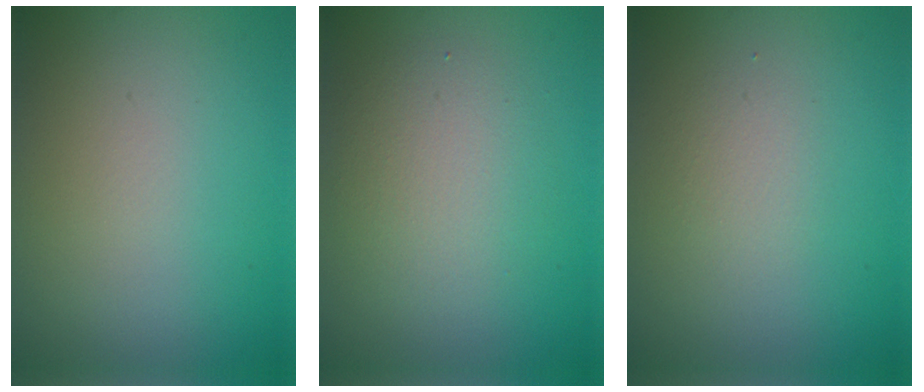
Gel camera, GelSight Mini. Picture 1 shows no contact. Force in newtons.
{"total": 3.7, "press": 3.7, "slide": 0.2}
{"total": 1.4, "press": 1.4, "slide": 0.1}